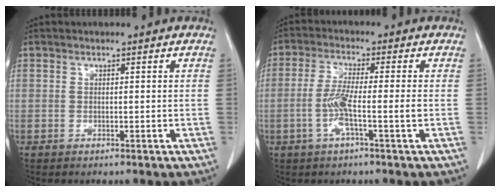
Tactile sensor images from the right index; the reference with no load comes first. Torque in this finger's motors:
{"motor_torque": [0.29, -0.10, 0.20, 0.11]}